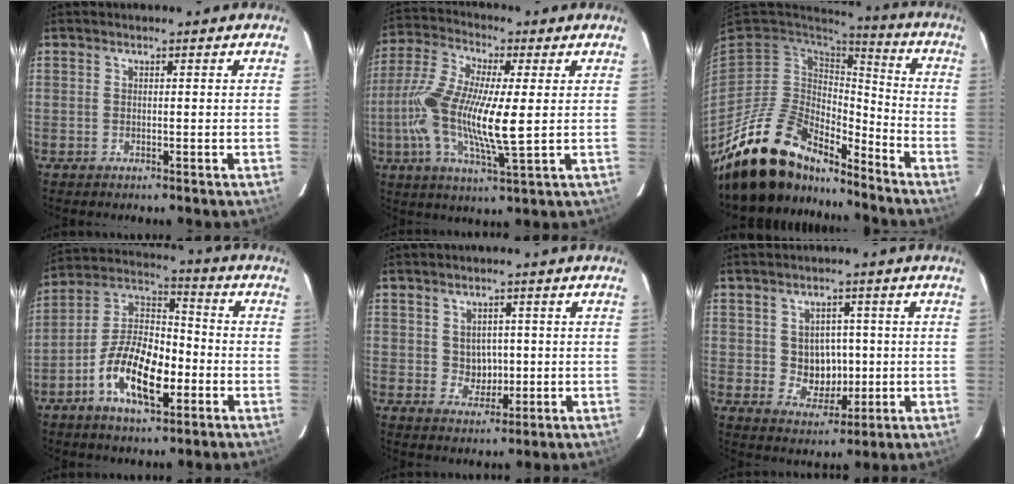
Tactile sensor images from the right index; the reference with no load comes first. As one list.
[{"total": 15.4, "force": [-0.5, 3.5, 15.0], "torque": [-0.298, -0.003, -0.019]}, {"total": 19.4, "force": [-16.2, 7.2, 7.8], "torque": [-0.160, -0.005, -0.280]}, {"total": 14.3, "force": [-5.5, 6.6, 11.4], "torque": [-0.219, 0.012, -0.100]}, {"total": 4.0, "force": [0.2, 3.8, 1.4], "torque": [-0.024, 0.005, 0.013]}, {"total": 6.4, "force": [0.1, 5.8, 2.8], "torque": [-0.051, 0.006, 0.016]}]